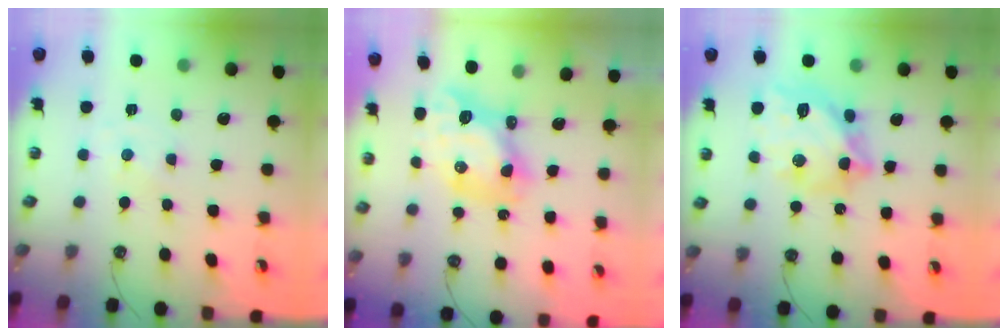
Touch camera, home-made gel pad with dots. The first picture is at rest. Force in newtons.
{"total": 11.3, "press": 11.2, "slide": 1.5}
{"total": 18.5, "press": 18.4, "slide": 2.1}